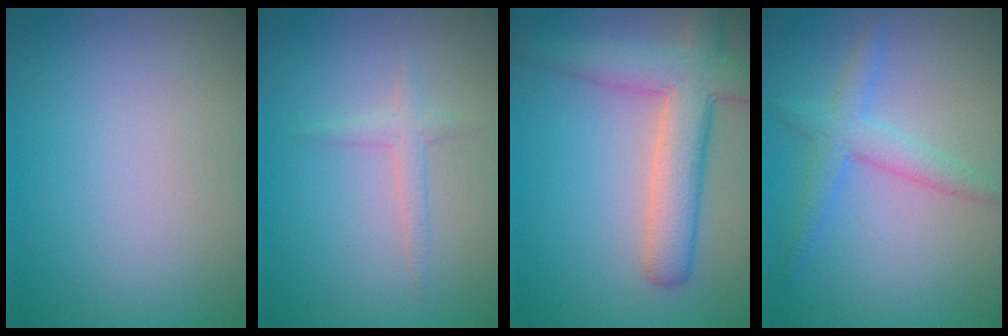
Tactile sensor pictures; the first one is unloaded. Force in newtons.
{"total": 1.3, "press": 1.3, "slide": 0.1}
{"total": 6.4, "press": 6.4, "slide": 0.4}
{"total": 2.6, "press": 2.6, "slide": 0.1}